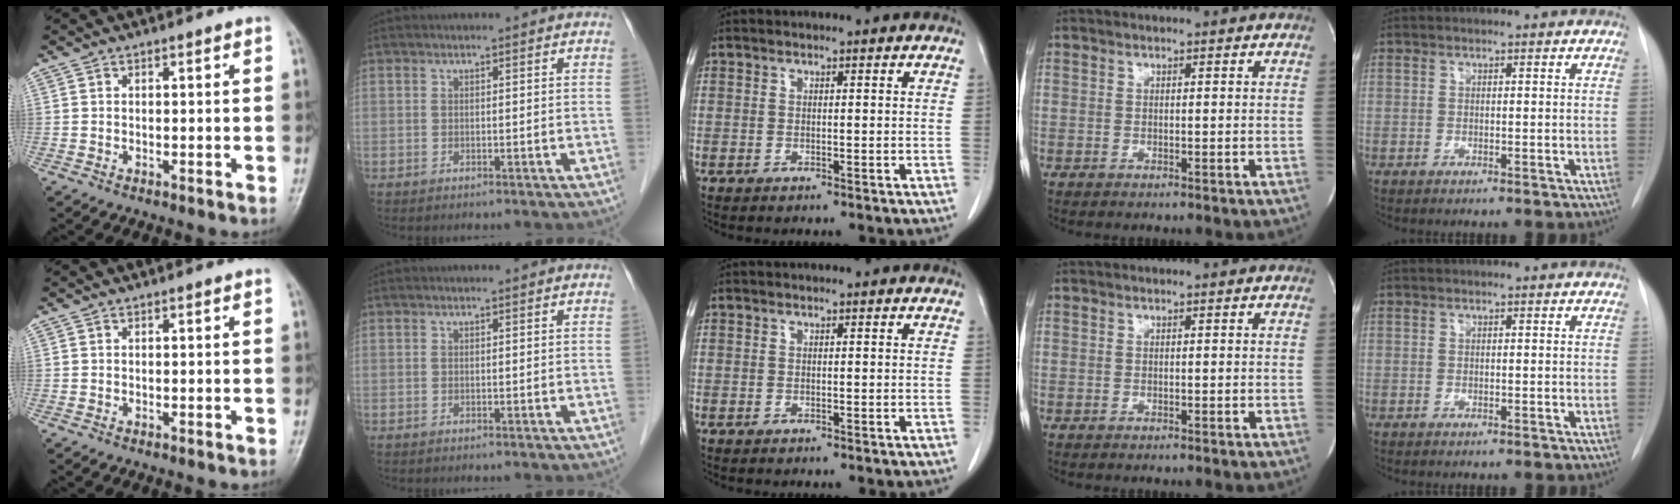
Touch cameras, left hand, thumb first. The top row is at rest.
{}